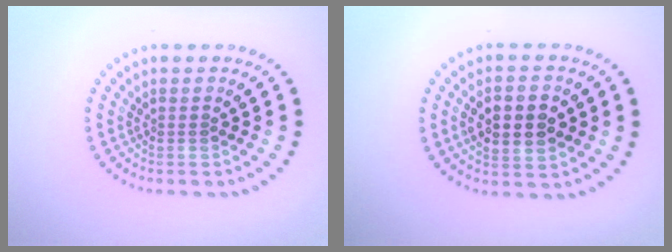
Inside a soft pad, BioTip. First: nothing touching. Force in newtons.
{"total": 5.0, "press": 5.0, "slide": 0.3}